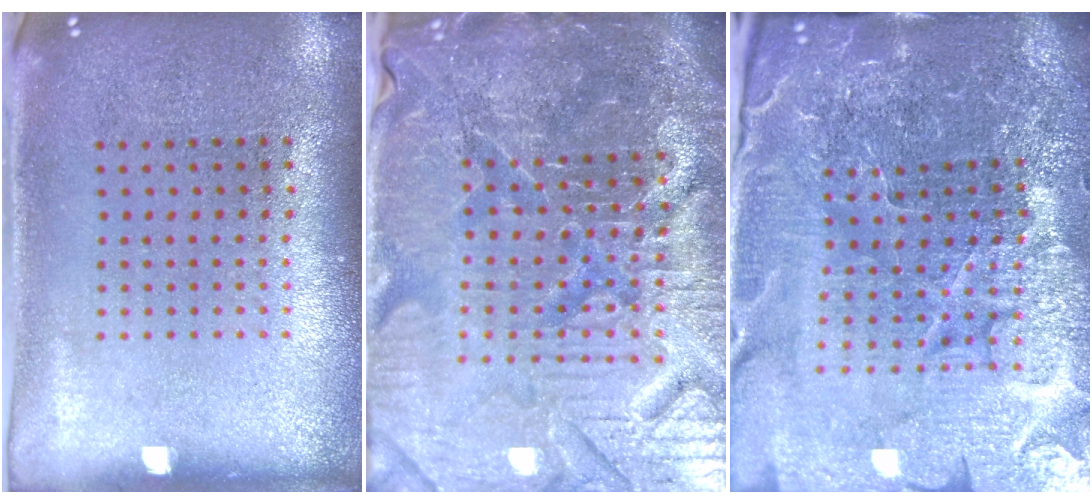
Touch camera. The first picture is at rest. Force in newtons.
{"total": 6.5, "press": 5.9, "slide": 2.8}
{"total": 6.2, "press": 5.7, "slide": 2.4}